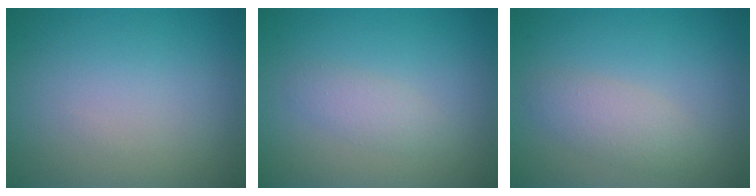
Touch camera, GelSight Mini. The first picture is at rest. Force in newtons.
{"total": 1.6, "press": 1.6, "slide": 0.0}
{"total": 2.4, "press": 2.4, "slide": 0.1}